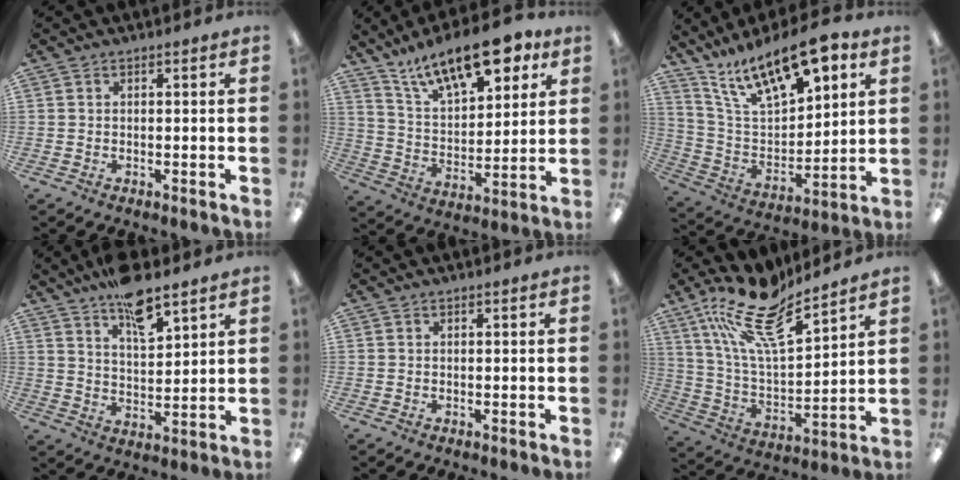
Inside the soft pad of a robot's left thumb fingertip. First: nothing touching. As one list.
[{"total": 18.5, "force": [12.3, 7.8, 11.4], "torque": [-0.188, -0.057, 0.211]}, {"total": 18.7, "force": [12.8, 6.9, 11.8], "torque": [-0.214, -0.071, 0.223]}, {"total": 10.2, "force": [7.9, 3.5, 5.4], "torque": [-0.088, -0.042, 0.139]}, {"total": 0.0}, {"total": 18.7, "force": [13.8, 5.9, 11.3], "torque": [-0.217, -0.085, 0.242]}]